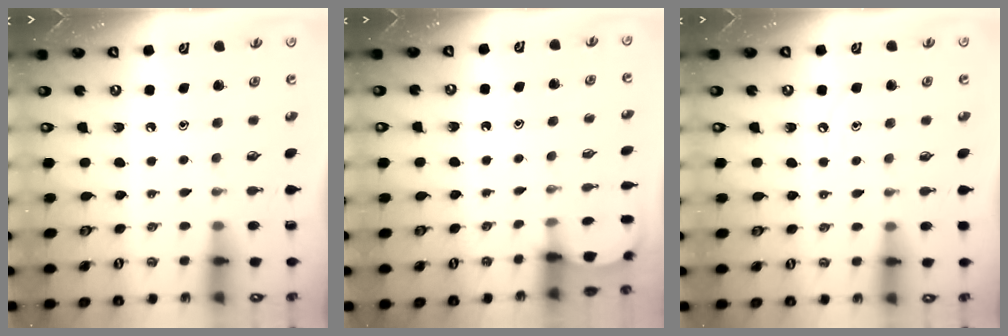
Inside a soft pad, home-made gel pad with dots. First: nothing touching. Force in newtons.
{"total": 1.3, "press": 1.3, "slide": 0.1}
{"total": 4.0, "press": 3.9, "slide": 0.5}